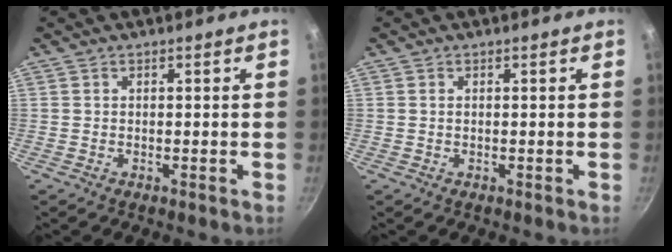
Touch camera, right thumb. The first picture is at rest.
{"total": 0.0}